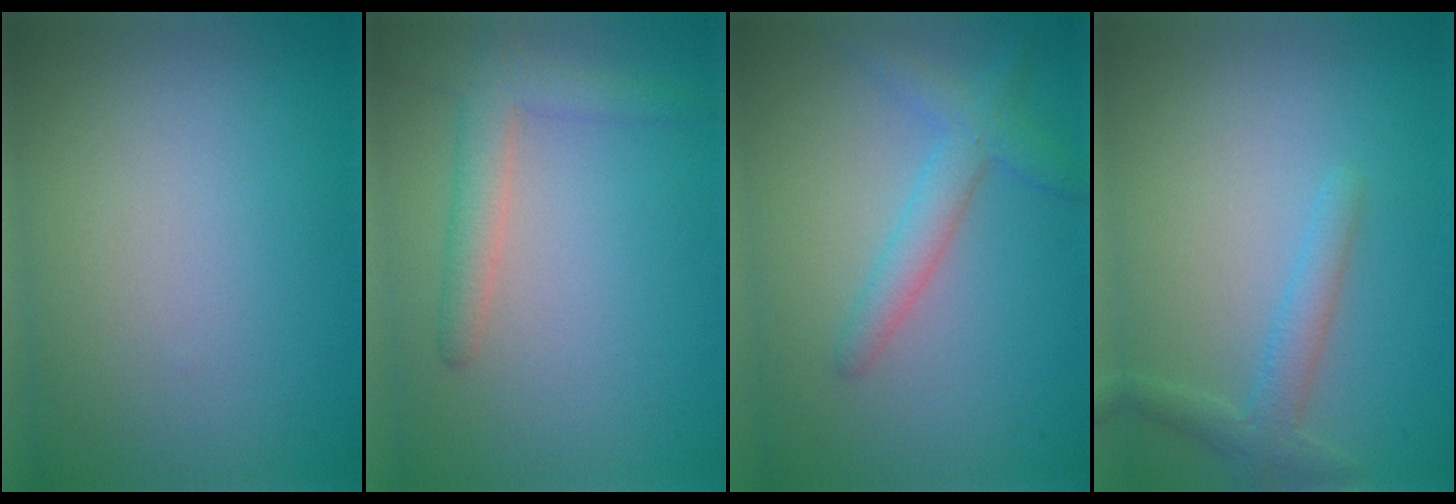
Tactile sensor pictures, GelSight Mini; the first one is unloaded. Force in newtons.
{"total": 3.0, "press": 3.0, "slide": 0.1}
{"total": 2.8, "press": 2.8, "slide": 0.1}
{"total": 2.3, "press": 2.3, "slide": 0.1}